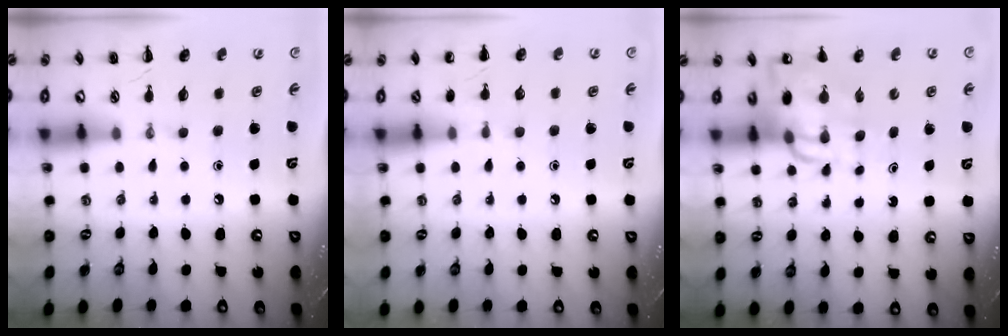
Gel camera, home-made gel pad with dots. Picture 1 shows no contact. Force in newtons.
{"total": 5.4, "press": 5.1, "slide": 1.7}
{"total": 11.7, "press": 11.1, "slide": 3.6}